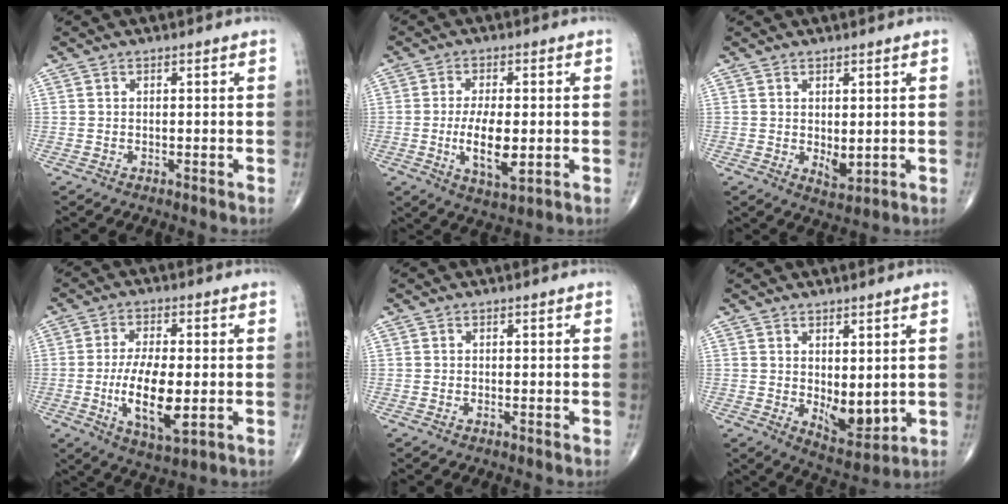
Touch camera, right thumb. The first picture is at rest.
{"total": 8.9, "force": [-1.2, 3.6, 8.0], "torque": [-0.137, -0.012, -0.019]}
{"total": 3.5, "force": [0.1, 1.8, 2.9], "torque": [-0.035, -0.012, 0.010]}
{"total": 12.0, "force": [-1.8, 4.7, 10.9], "torque": [-0.194, -0.011, -0.027]}
{"total": 0.0}
{"total": 7.6, "force": [0.2, 3.9, 6.5], "torque": [-0.071, -0.020, 0.020]}